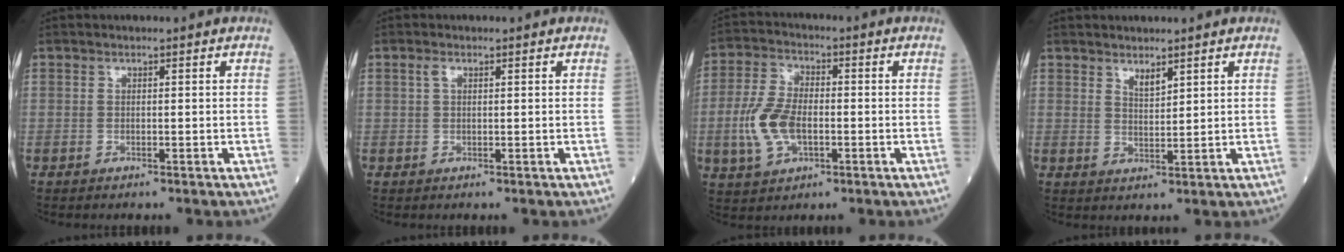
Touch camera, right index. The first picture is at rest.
{"total": 1.1, "force": [0.5, 0.5, 0.8], "torque": [-0.021, 0.007, 0.009]}
{"total": 9.0, "force": [-1.8, 4.7, 7.5], "torque": [-0.177, 0.007, -0.034]}
{"total": 2.3, "force": [1.8, 0.5, 1.3], "torque": [-0.027, -0.009, 0.039]}